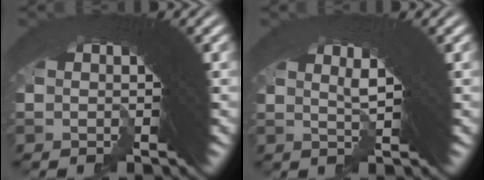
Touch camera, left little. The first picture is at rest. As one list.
[{"total": 3.4, "force": [2.5, 0.0, 2.4], "torque": [-0.011, 0.023, 0.036]}]